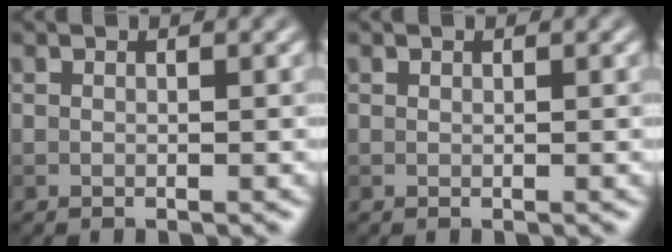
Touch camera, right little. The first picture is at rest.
{"total": 0.6, "force": [-0.2, -0.4, -0.3], "torque": [0.008, -0.002, -0.001]}